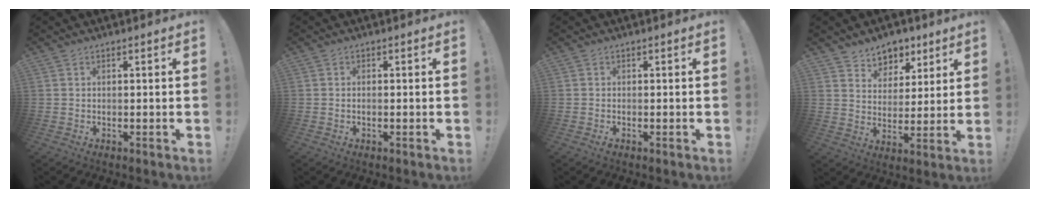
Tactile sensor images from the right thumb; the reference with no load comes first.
{"total": 0.8, "force": [-0.4, 0.2, 0.6], "torque": [-0.011, 0.002, -0.008]}
{"total": 0.7, "force": [-0.4, 0.2, 0.6], "torque": [-0.009, 0.003, -0.008]}
{"total": 8.5, "force": [6.0, 5.9, 1.1], "torque": [-0.015, -0.043, 0.120]}